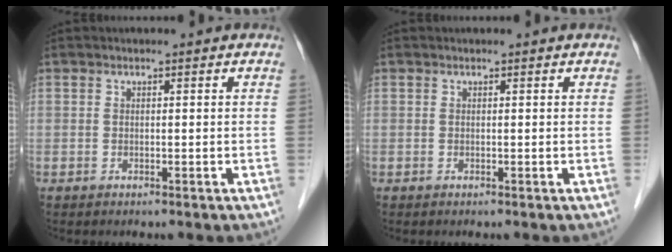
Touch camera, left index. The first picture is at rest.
{"total": 0.0}